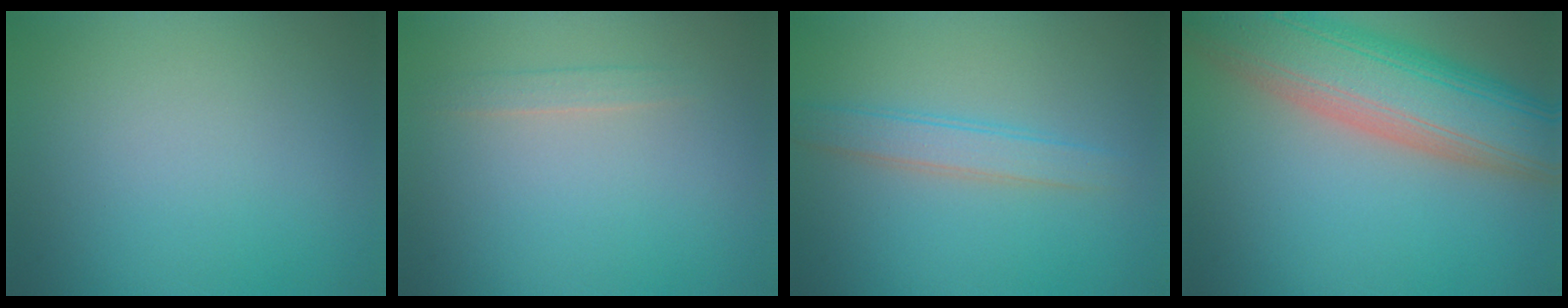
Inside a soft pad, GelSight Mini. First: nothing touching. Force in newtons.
{"total": 1.1, "press": 1.1, "slide": 0.2}
{"total": 2.6, "press": 2.6, "slide": 0.0}
{"total": 12.1, "press": 12.1, "slide": 0.7}